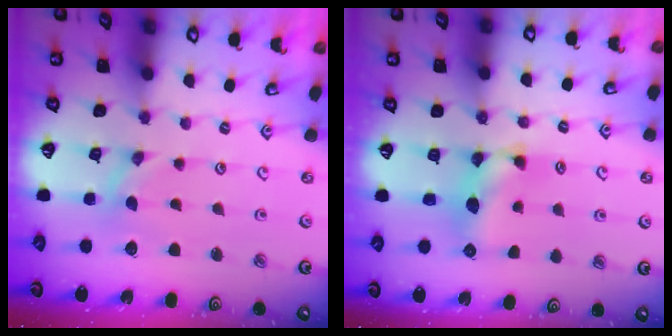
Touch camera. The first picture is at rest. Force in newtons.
{"total": 9.8, "press": 9.8, "slide": 0.3}